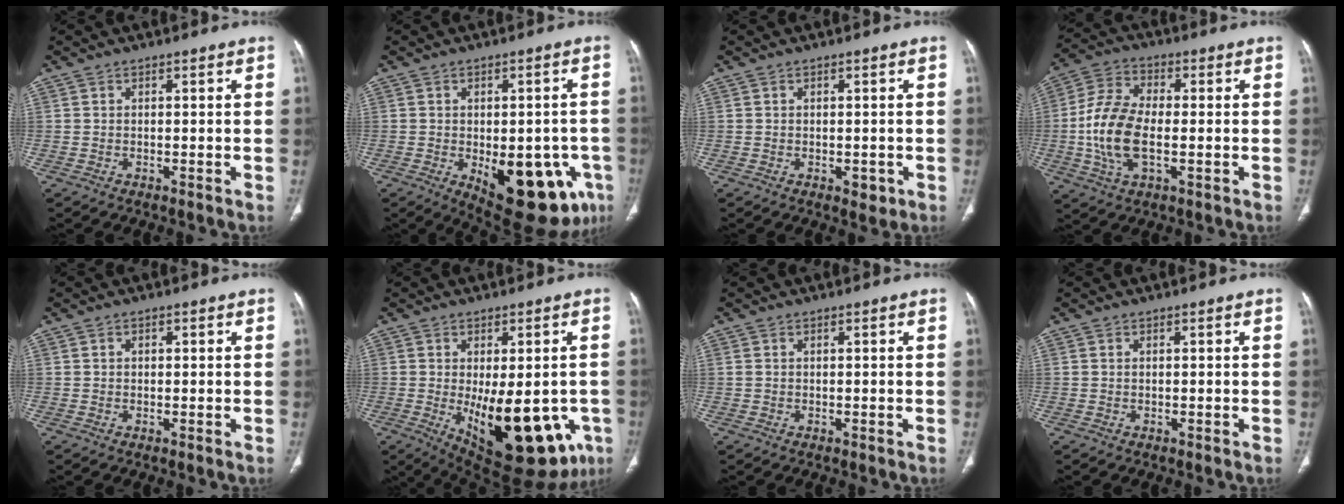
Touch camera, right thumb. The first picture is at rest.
{"total": 18.8, "force": [-6.6, 8.9, 15.2], "torque": [-0.143, 0.005, -0.063]}
{"total": 2.1, "force": [-0.6, 1.3, 1.4], "torque": [-0.009, -0.001, -0.002]}
{"total": 13.3, "force": [-1.5, 6.9, 11.2], "torque": [-0.236, 0.010, -0.029]}
{"total": 0.7, "force": [0.3, 0.5, 0.4], "torque": [-0.004, 0.000, 0.004]}
{"total": 21.5, "force": [-6.4, 10.1, 17.9], "torque": [-0.192, -0.020, -0.060]}
{"total": 0.6, "force": [0.2, 0.3, 0.4], "torque": [-0.015, 0.011, 0.006]}
{"total": 0.0}